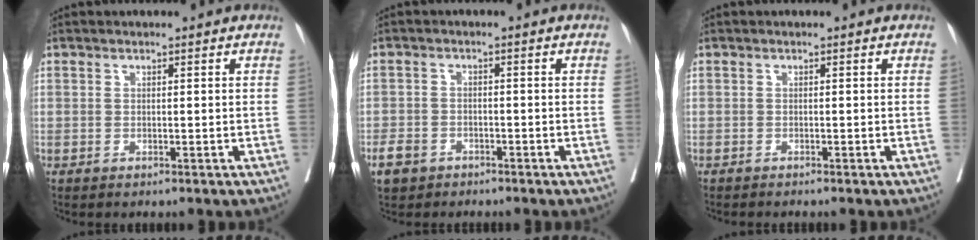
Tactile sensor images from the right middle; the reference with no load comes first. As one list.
[{"total": 4.1, "force": [-2.8, 2.7, 1.1], "torque": [-0.030, 0.001, -0.049]}, {"total": 0.9, "force": [-0.9, 0.0, 0.1], "torque": [-0.011, -0.005, -0.019]}]